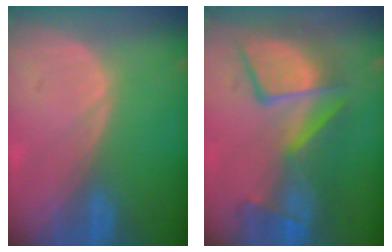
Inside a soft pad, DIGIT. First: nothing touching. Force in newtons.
{"total": 11.0, "press": 10.3, "slide": 3.8}